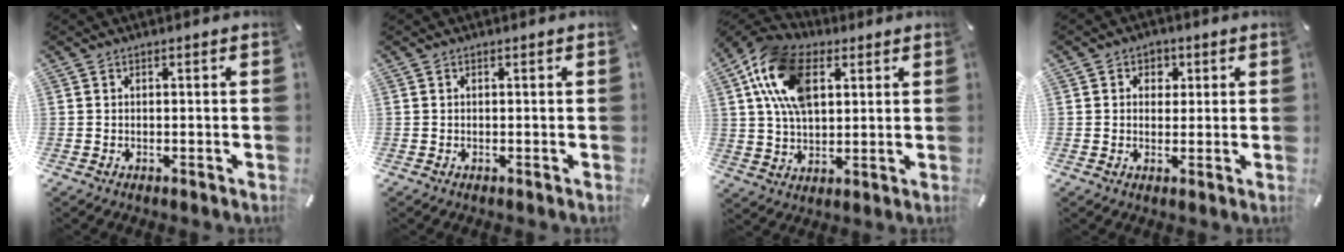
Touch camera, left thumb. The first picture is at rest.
{"total": 0.0}
{"total": 16.2, "force": [5.8, 10.2, 11.2], "torque": [-0.248, 0.005, 0.105]}
{"total": 3.4, "force": [0.6, 3.2, 1.1], "torque": [-0.004, 0.002, 0.004]}